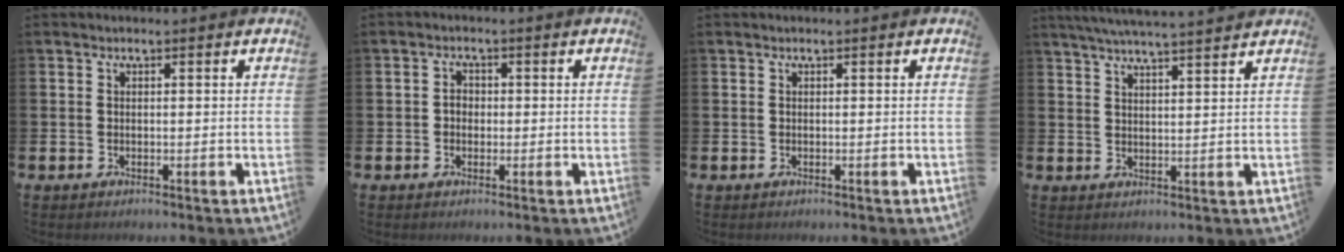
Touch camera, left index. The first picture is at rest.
{"total": 1.8, "force": [-0.1, 1.5, 1.0], "torque": [-0.003, 0.002, -0.008]}
{"total": 0.0}
{"total": 5.1, "force": [5.0, -0.4, 1.3], "torque": [-0.034, -0.022, 0.088]}